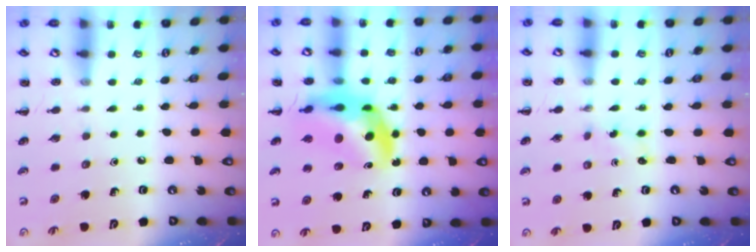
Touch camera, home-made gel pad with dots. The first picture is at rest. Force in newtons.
{"total": 13.2, "press": 12.7, "slide": 3.7}
{"total": 2.7, "press": 2.5, "slide": 0.9}